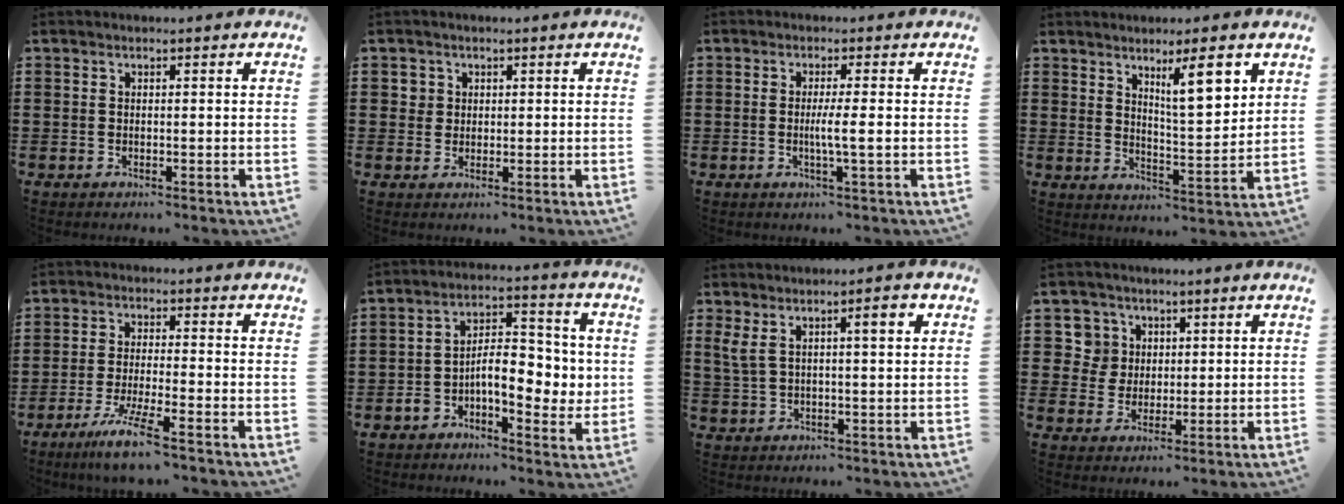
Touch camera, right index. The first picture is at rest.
{"total": 2.1, "force": [0.8, 1.9, 0.4], "torque": [-0.016, 0.009, 0.015]}
{"total": 3.3, "force": [-0.4, -0.3, 3.2], "torque": [-0.057, -0.009, -0.011]}
{"total": 8.0, "force": [4.5, 1.9, 6.3], "torque": [-0.099, -0.010, 0.070]}
{"total": 6.8, "force": [-4.8, -0.2, 4.9], "torque": [-0.112, -0.025, -0.092]}
{"total": 8.5, "force": [-1.3, 4.8, 6.8], "torque": [-0.103, 0.007, -0.029]}
{"total": 6.0, "force": [2.6, 1.9, 5.0], "torque": [-0.104, 0.010, 0.043]}
{"total": 5.5, "force": [2.0, 5.1, 0.4], "torque": [-0.028, 0.014, 0.035]}